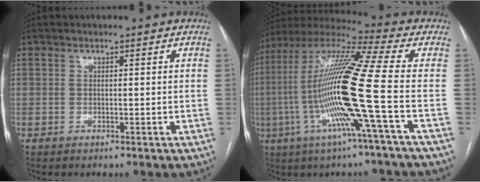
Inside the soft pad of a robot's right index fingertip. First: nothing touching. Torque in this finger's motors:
{"motor_torque": [2.14, 0.00, 1.06, 0.21]}